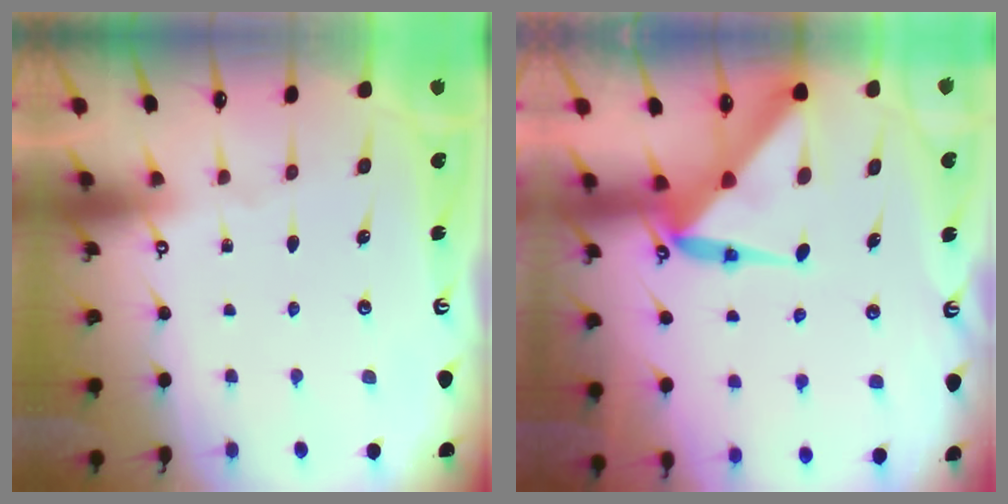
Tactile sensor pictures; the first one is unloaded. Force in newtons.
{"total": 8.4, "press": 8.4, "slide": 0.7}